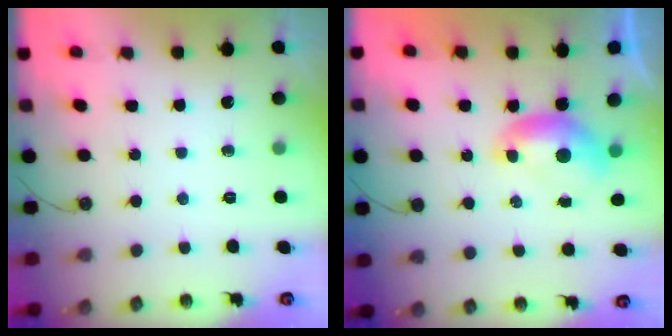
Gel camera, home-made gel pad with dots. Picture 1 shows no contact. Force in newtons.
{"total": 0.0}